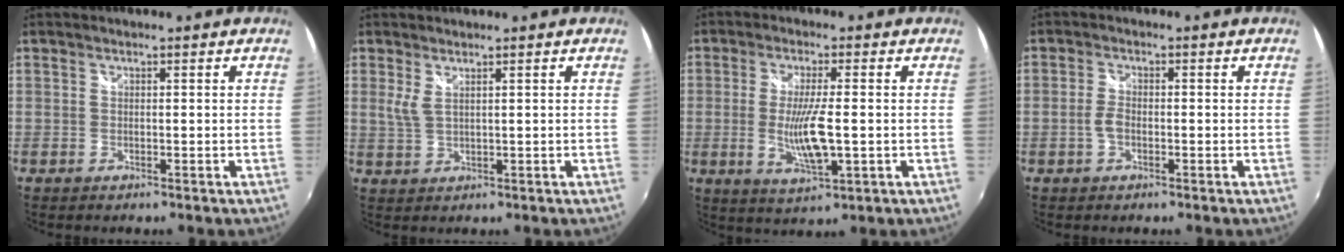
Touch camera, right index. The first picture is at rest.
{"total": 2.2, "force": [1.1, 0.4, 1.9], "torque": [-0.036, -0.002, 0.020]}
{"total": 8.6, "force": [-1.3, 1.7, 8.4], "torque": [-0.156, -0.016, -0.019]}
{"total": 2.4, "force": [-0.9, 1.3, 1.9], "torque": [-0.044, 0.003, -0.020]}